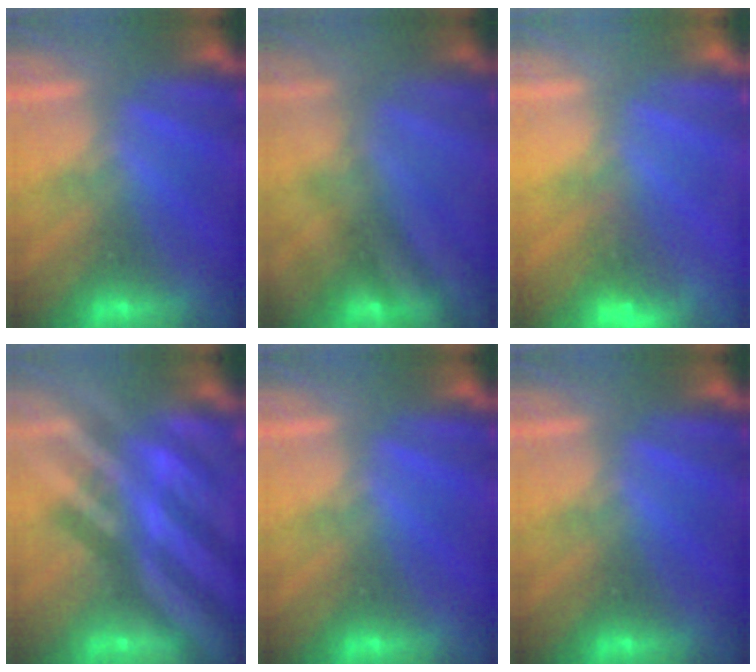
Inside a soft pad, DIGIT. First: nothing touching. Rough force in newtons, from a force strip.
{"total": 2.4}
{"total": 3.7}
{"total": 6.8}
{"total": 0.0}
{"total": 0.0}